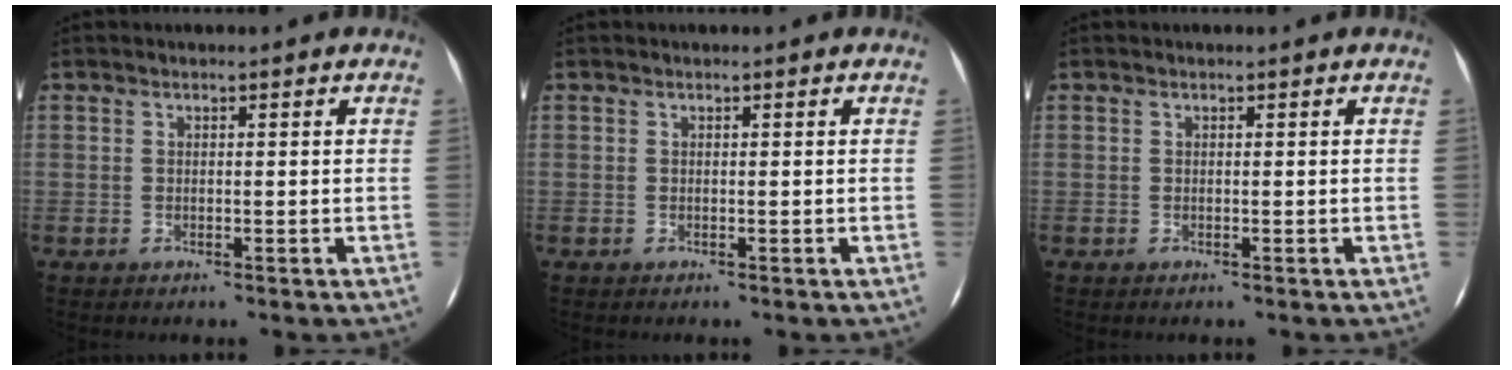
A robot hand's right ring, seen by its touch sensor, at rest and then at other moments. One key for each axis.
{"total": 0.0}
{"total": 0.0}